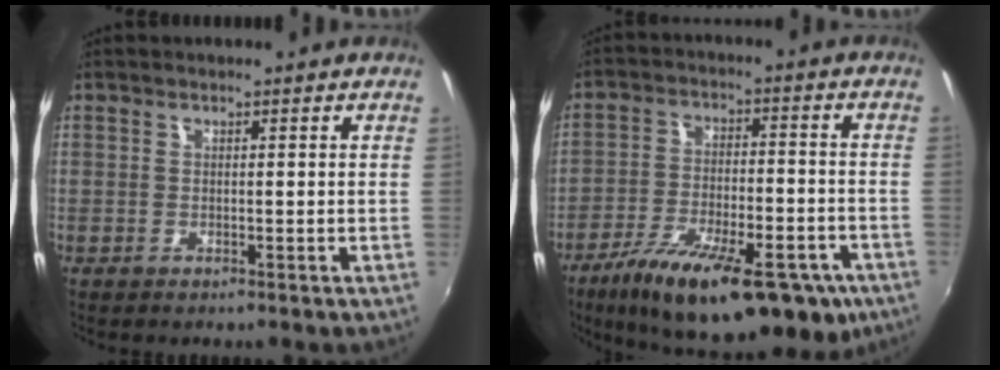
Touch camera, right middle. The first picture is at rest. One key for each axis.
{"total": 23.7, "fx": -14.9, "fy": 8.2, "fz": 16.5, "tx": -0.281, "ty": -0.049, "tz": -0.220}